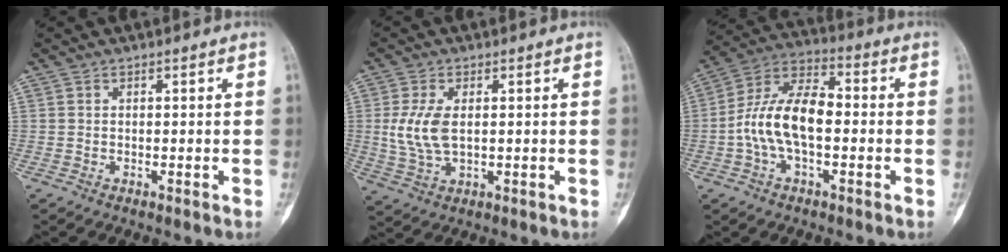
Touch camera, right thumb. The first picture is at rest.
{"total": 7.3, "force": [0.7, 3.9, 6.2], "torque": [-0.138, -0.004, 0.020]}
{"total": 13.2, "force": [-1.5, 6.9, 11.2], "torque": [-0.214, 0.042, -0.033]}